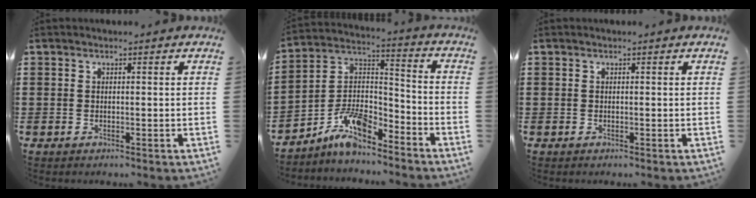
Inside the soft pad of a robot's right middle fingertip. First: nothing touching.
{"total": 9.4, "force": [-7.6, 3.0, 4.7], "torque": [-0.102, 0.011, -0.149]}
{"total": 0.0}